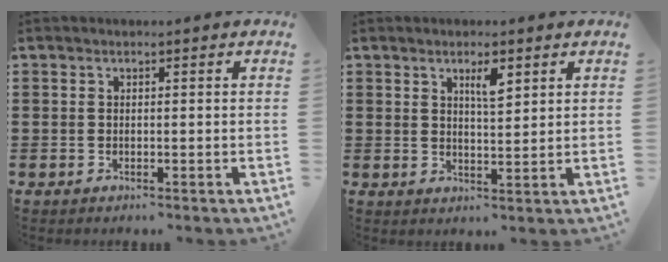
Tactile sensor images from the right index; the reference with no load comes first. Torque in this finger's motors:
{"motor_torque": [0.05, -0.03, 0.10, 0.06]}